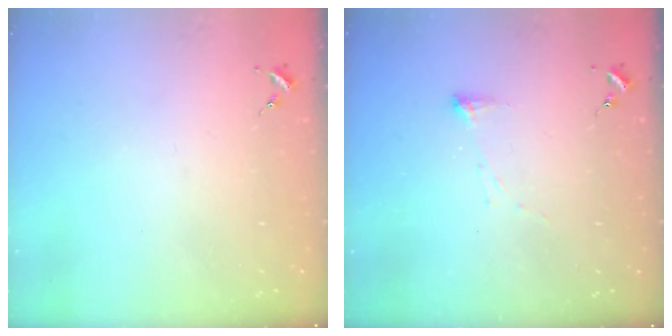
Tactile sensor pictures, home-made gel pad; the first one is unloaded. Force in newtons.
{"total": 3.7, "press": 3.7, "slide": 0.4}